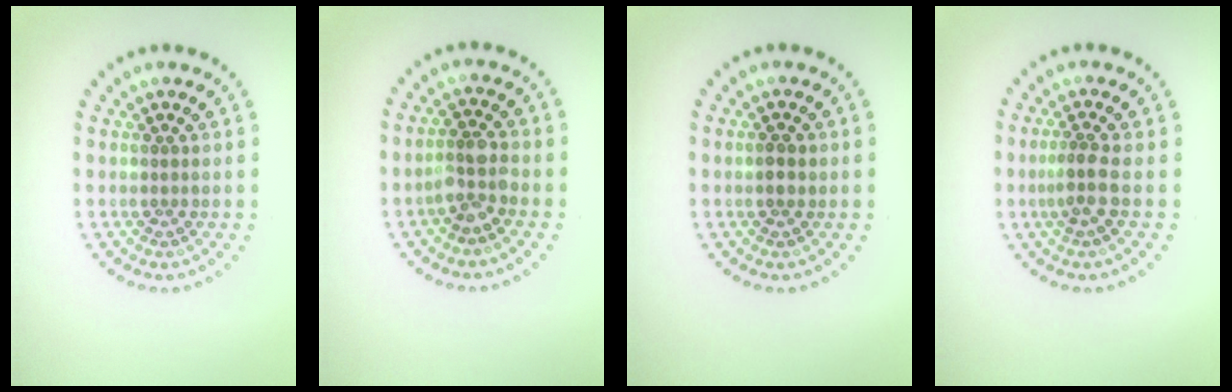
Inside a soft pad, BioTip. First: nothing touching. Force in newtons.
{"total": 2.6, "press": 2.2, "slide": 1.3}
{"total": 1.4, "press": 1.4, "slide": 0.1}
{"total": 2.2, "press": 1.7, "slide": 1.4}